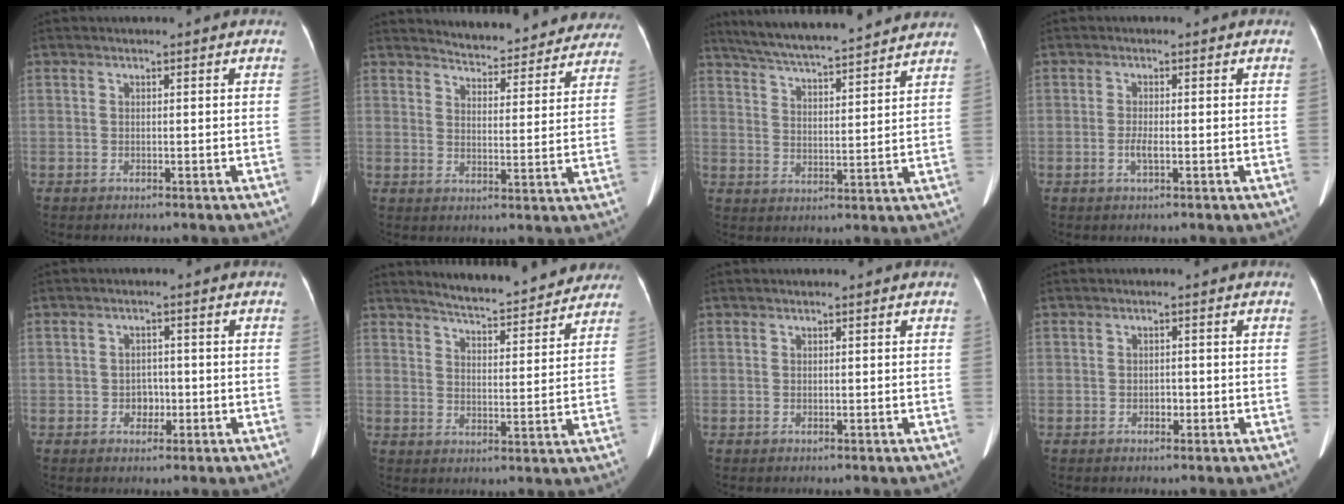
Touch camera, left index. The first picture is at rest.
{"total": 17.0, "force": [16.2, 3.7, 3.4], "torque": [-0.020, -0.029, 0.186]}
{"total": 18.0, "force": [16.2, 1.1, 7.6], "torque": [-0.127, 0.028, 0.240]}
{"total": 2.0, "force": [-0.8, 0.4, 1.8], "torque": [-0.040, -0.001, -0.015]}
{"total": 2.4, "force": [-0.8, 1.9, 1.2], "torque": [-0.012, 0.007, -0.009]}
{"total": 14.0, "force": [13.1, 1.9, 4.6], "torque": [-0.057, -0.008, 0.170]}
{"total": 0.0}
{"total": 1.2, "force": [-0.5, 0.8, 0.7], "torque": [-0.010, 0.003, -0.007]}